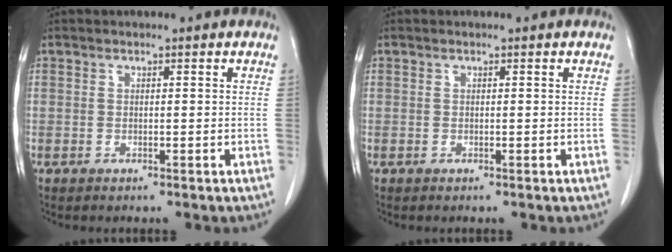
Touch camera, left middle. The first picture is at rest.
{"total": 0.0}